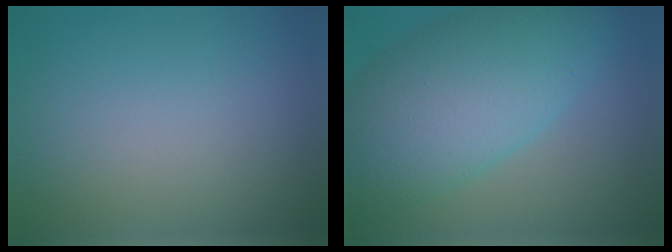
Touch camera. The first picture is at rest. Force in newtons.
{"total": 10.3, "press": 10.3, "slide": 0.2}